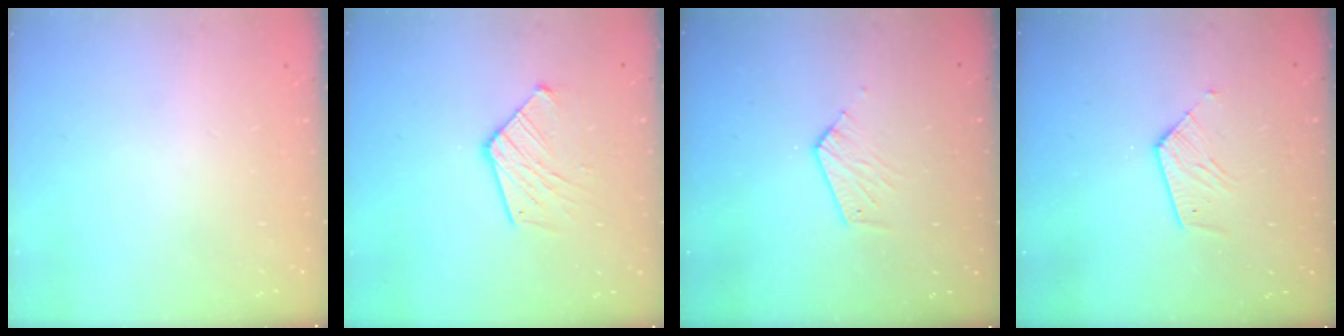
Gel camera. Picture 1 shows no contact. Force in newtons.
{"total": 11.1, "press": 11.0, "slide": 0.9}
{"total": 5.7, "press": 5.7, "slide": 0.3}
{"total": 7.2, "press": 7.2, "slide": 0.3}